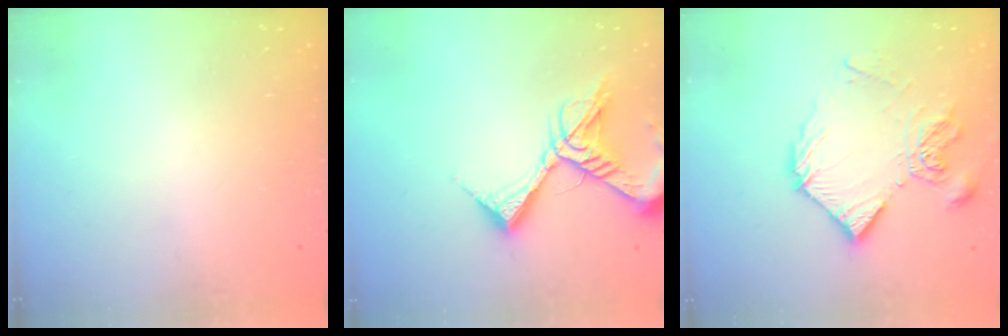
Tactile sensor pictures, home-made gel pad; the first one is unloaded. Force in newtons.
{"total": 14.2, "press": 14.1, "slide": 2.0}
{"total": 11.0, "press": 11.0, "slide": 1.2}